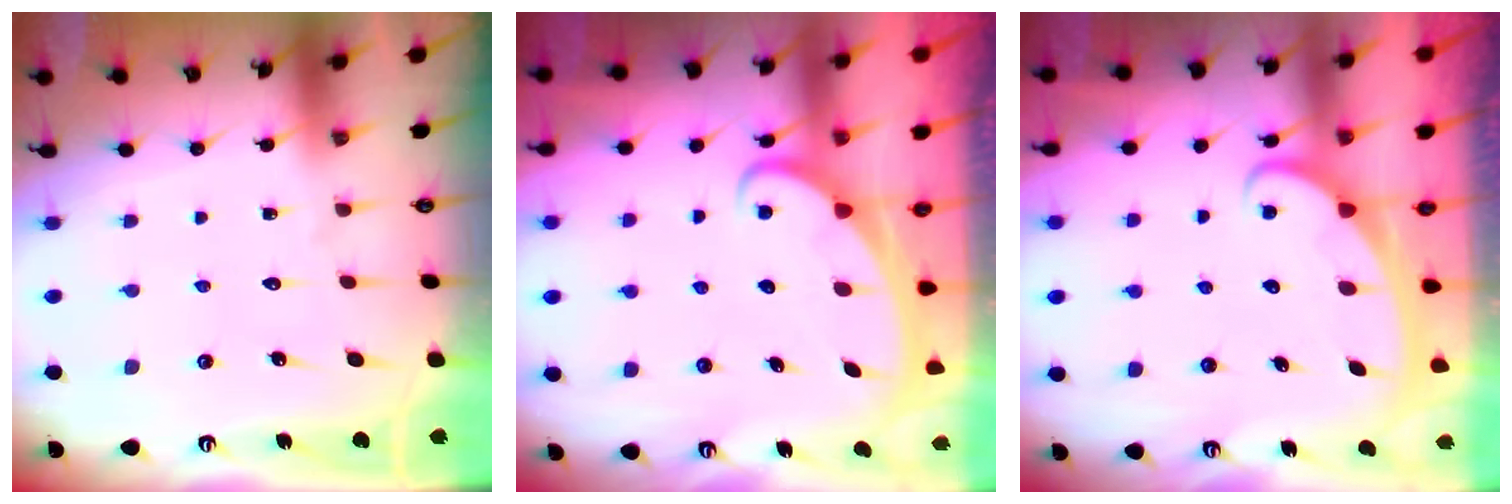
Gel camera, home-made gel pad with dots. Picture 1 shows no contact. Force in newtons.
{"total": 2.4, "press": 2.3, "slide": 0.3}
{"total": 2.4, "press": 2.4, "slide": 0.4}